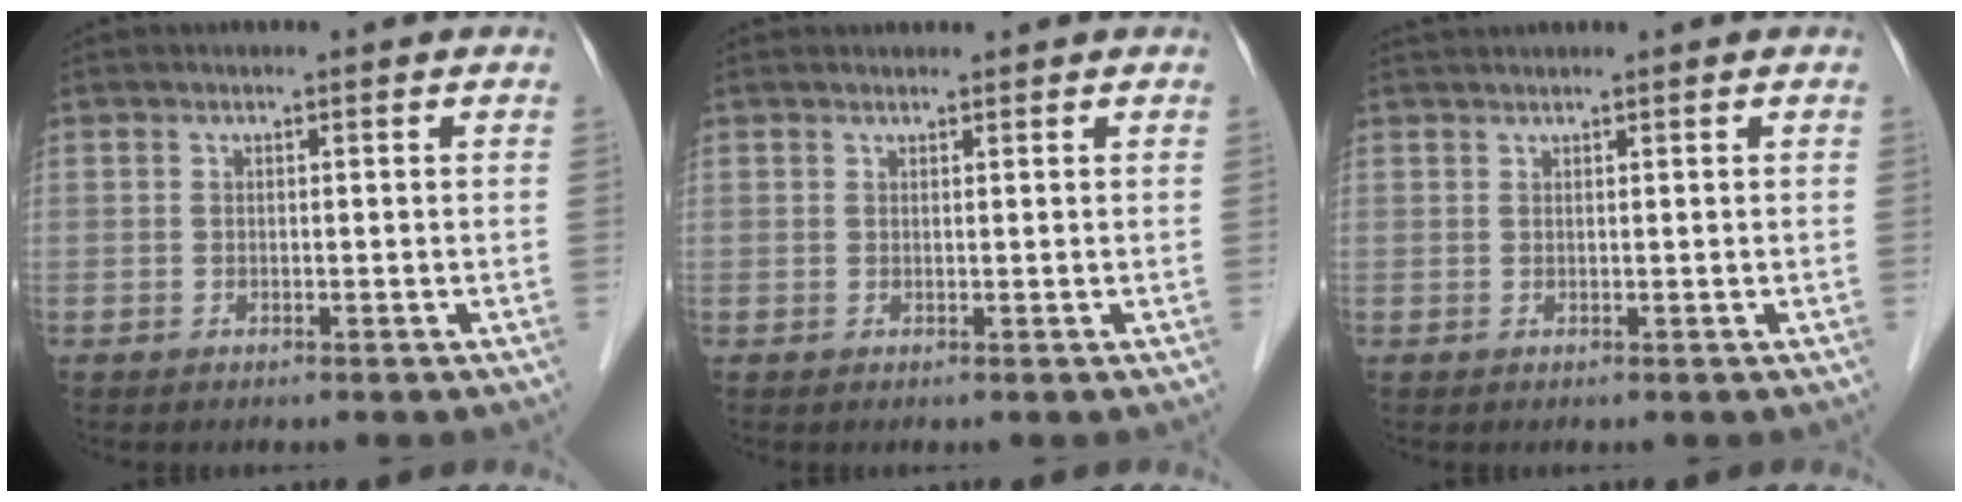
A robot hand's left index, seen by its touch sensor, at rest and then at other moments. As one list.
[{"total": 1.0, "force": [1.0, 0.3, 0.0], "torque": [-0.008, 0.012, 0.019]}, {"total": 1.9, "force": [1.8, -0.2, 0.6], "torque": [-0.008, 0.022, 0.038]}]